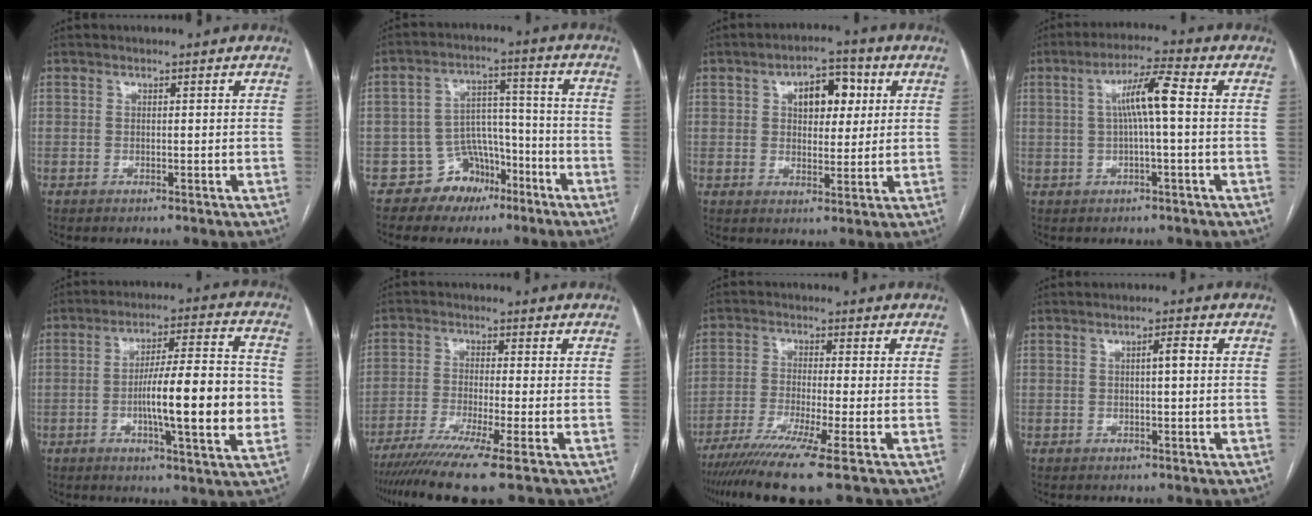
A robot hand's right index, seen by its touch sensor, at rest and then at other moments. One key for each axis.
{"total": 7.7, "fx": -4.8, "fy": 5.9, "fz": 1.3, "tx": -0.007, "ty": 0.035, "tz": -0.069}
{"total": 7.6, "fx": 2.4, "fy": 4.1, "fz": 5.9, "tx": -0.082, "ty": 0.022, "tz": 0.038}
{"total": 6.8, "fx": 0.7, "fy": 0.2, "fz": 6.8, "tx": -0.121, "ty": 0.016, "tz": 0.012}
{"total": 15.2, "fx": -2.4, "fy": 1.4, "fz": 14.9, "tx": -0.233, "ty": 0.004, "tz": -0.040}
{"total": 10.1, "fx": -7.3, "fy": -1.3, "fz": 6.8, "tx": -0.107, "ty": -0.026, "tz": -0.117}
{"total": 10.6, "fx": -7.4, "fy": -1.3, "fz": 7.4, "tx": -0.123, "ty": -0.029, "tz": -0.122}
{"total": 1.9, "fx": 0.2, "fy": 0.2, "fz": 1.8, "tx": -0.029, "ty": 0.004, "tz": 0.002}